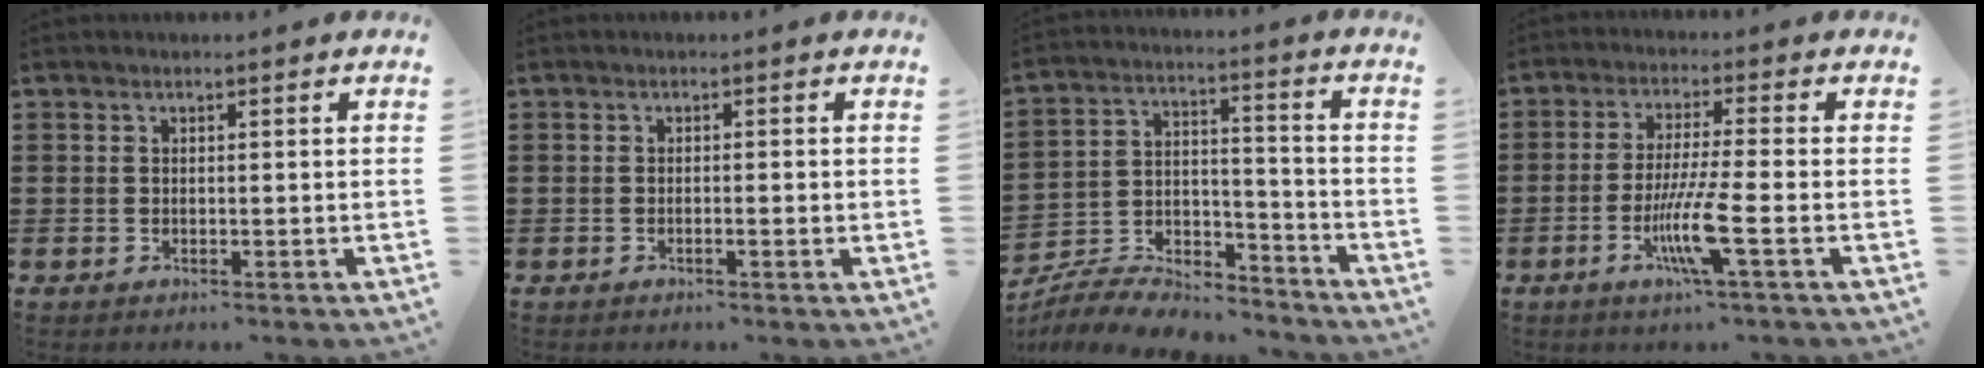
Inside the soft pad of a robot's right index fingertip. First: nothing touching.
{"total": 1.0, "force": [-0.4, -0.1, 0.9], "torque": [-0.014, -0.005, -0.006]}
{"total": 7.4, "force": [-7.0, 1.9, 1.5], "torque": [-0.036, 0.012, -0.138]}
{"total": 8.2, "force": [-3.0, 0.1, 7.7], "torque": [-0.152, -0.019, -0.058]}